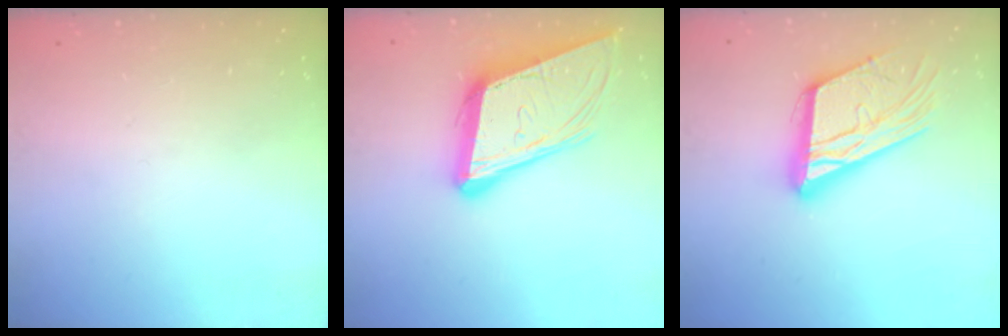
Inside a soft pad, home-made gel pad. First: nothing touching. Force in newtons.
{"total": 15.8, "press": 15.2, "slide": 4.2}
{"total": 19.7, "press": 19.6, "slide": 1.8}